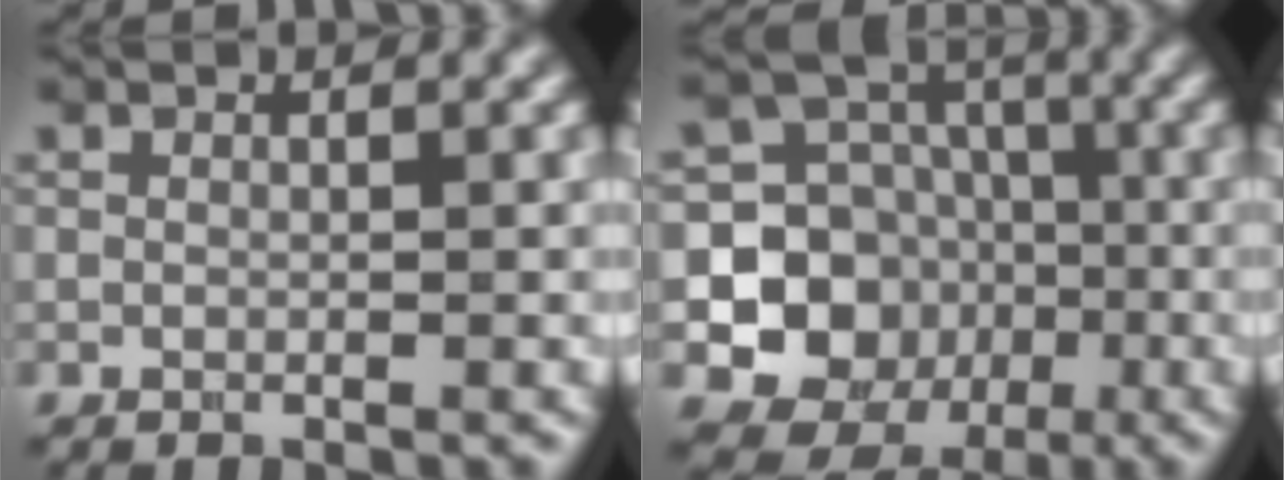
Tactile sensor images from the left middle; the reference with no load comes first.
{"total": 8.9, "force": [-1.9, 8.0, 3.3], "torque": [-0.053, -0.014, -0.056]}